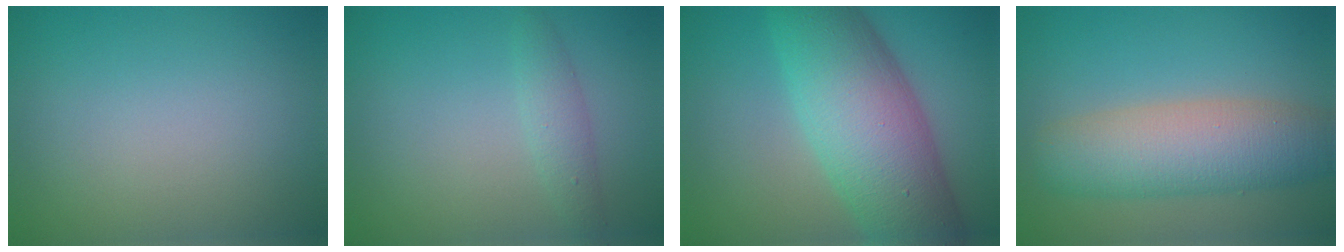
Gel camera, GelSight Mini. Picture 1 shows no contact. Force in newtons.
{"total": 1.7, "press": 1.7, "slide": 0.1}
{"total": 11.1, "press": 11.1, "slide": 0.5}
{"total": 7.1, "press": 7.1, "slide": 0.1}